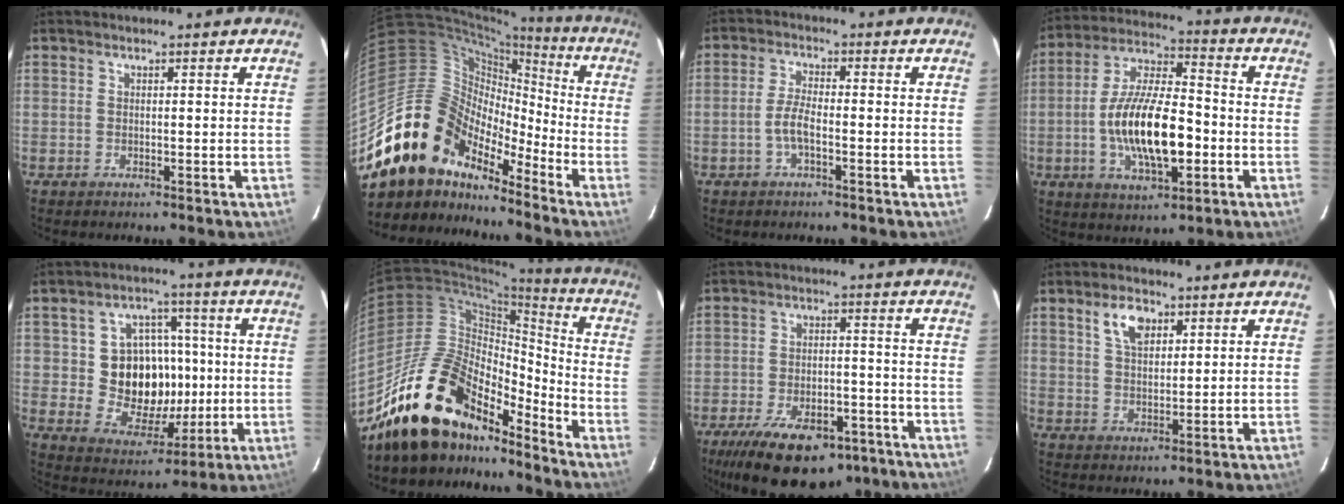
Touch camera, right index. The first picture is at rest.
{"total": 17.7, "force": [-13.5, 10.0, 5.7], "torque": [-0.106, 0.027, -0.249]}
{"total": 3.6, "force": [-1.5, 0.9, 3.1], "torque": [-0.072, 0.008, -0.030]}
{"total": 16.8, "force": [-3.7, 6.3, 15.1], "torque": [-0.290, 0.004, -0.066]}
{"total": 16.3, "force": [0.1, 12.6, 10.4], "torque": [-0.214, 0.012, 0.025]}
{"total": 21.1, "force": [-16.8, 8.5, 9.4], "torque": [-0.166, 0.018, -0.291]}
{"total": 19.2, "force": [-12.9, 8.8, 11.2], "torque": [-0.217, -0.013, -0.185]}
{"total": 5.8, "force": [3.1, 3.1, 3.9], "torque": [-0.067, 0.009, 0.059]}